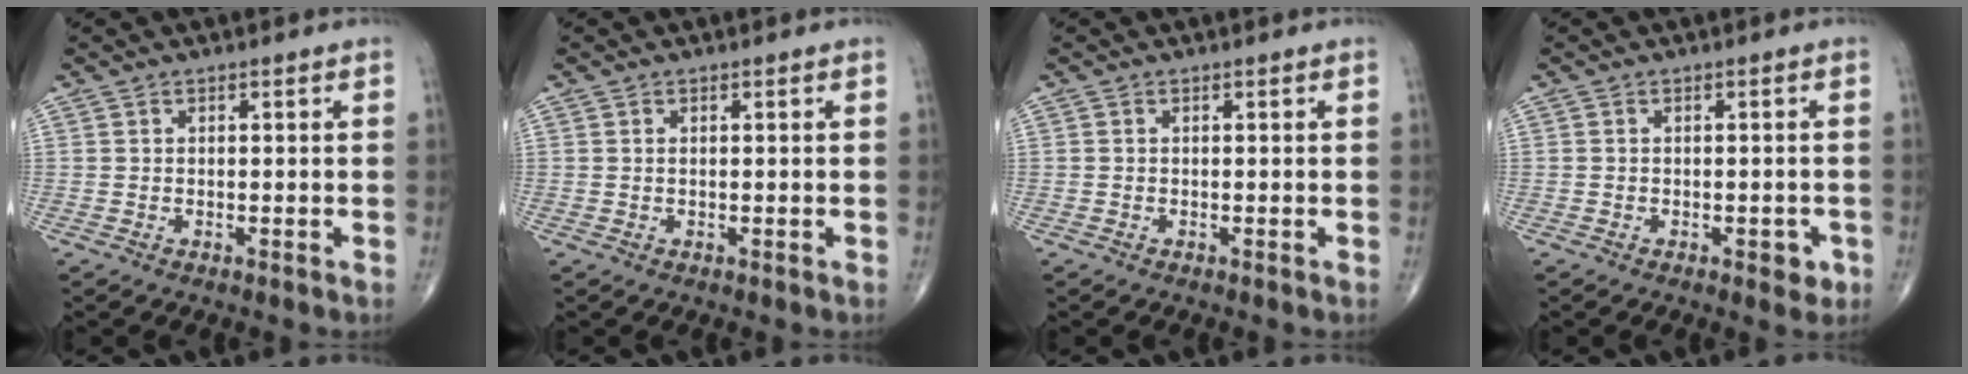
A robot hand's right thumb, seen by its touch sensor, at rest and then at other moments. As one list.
[{"total": 0.0}, {"total": 0.0}, {"total": 2.7, "force": [-1.2, 1.4, 2.0], "torque": [-0.015, 0.003, -0.013]}]